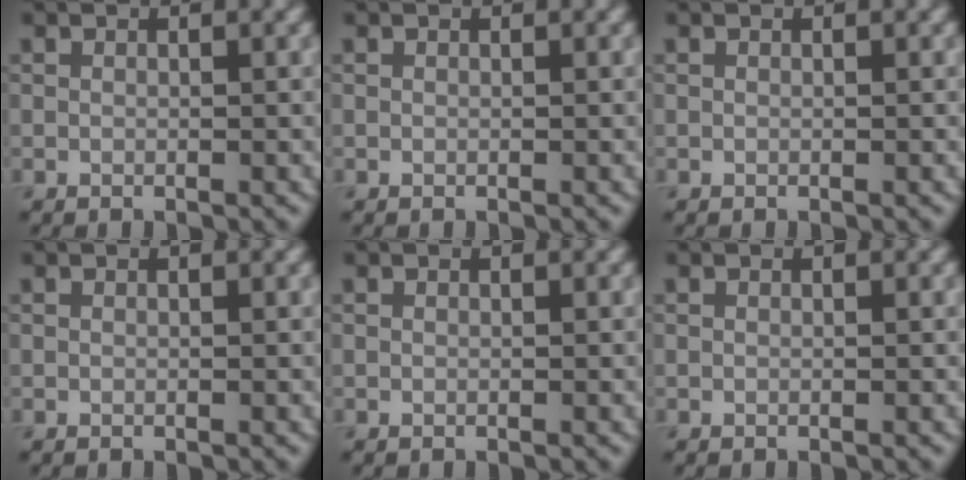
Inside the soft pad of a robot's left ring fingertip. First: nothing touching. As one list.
[{"total": 0.0}, {"total": 0.0}, {"total": 0.0}, {"total": 0.0}, {"total": 0.0}]